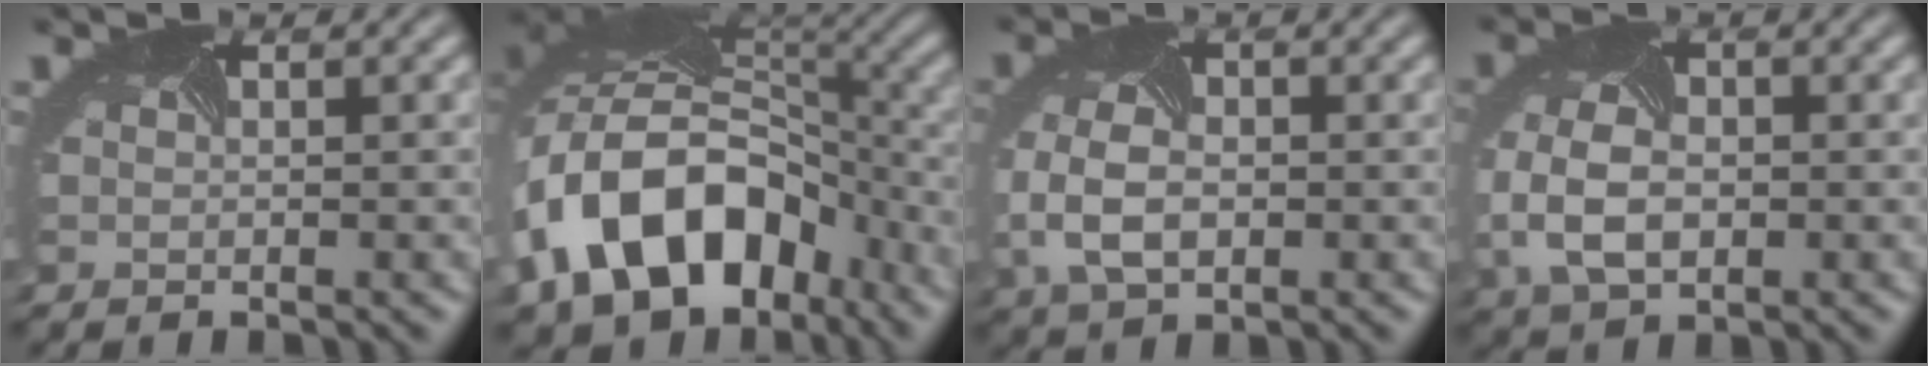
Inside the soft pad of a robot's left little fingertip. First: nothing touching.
{"total": 13.2, "force": [-5.9, 8.8, 7.9], "torque": [-0.159, 0.002, -0.103]}
{"total": 4.4, "force": [-1.1, 2.8, 3.2], "torque": [-0.091, -0.011, -0.014]}
{"total": 4.9, "force": [-1.2, 3.2, 3.5], "torque": [-0.095, -0.011, -0.016]}